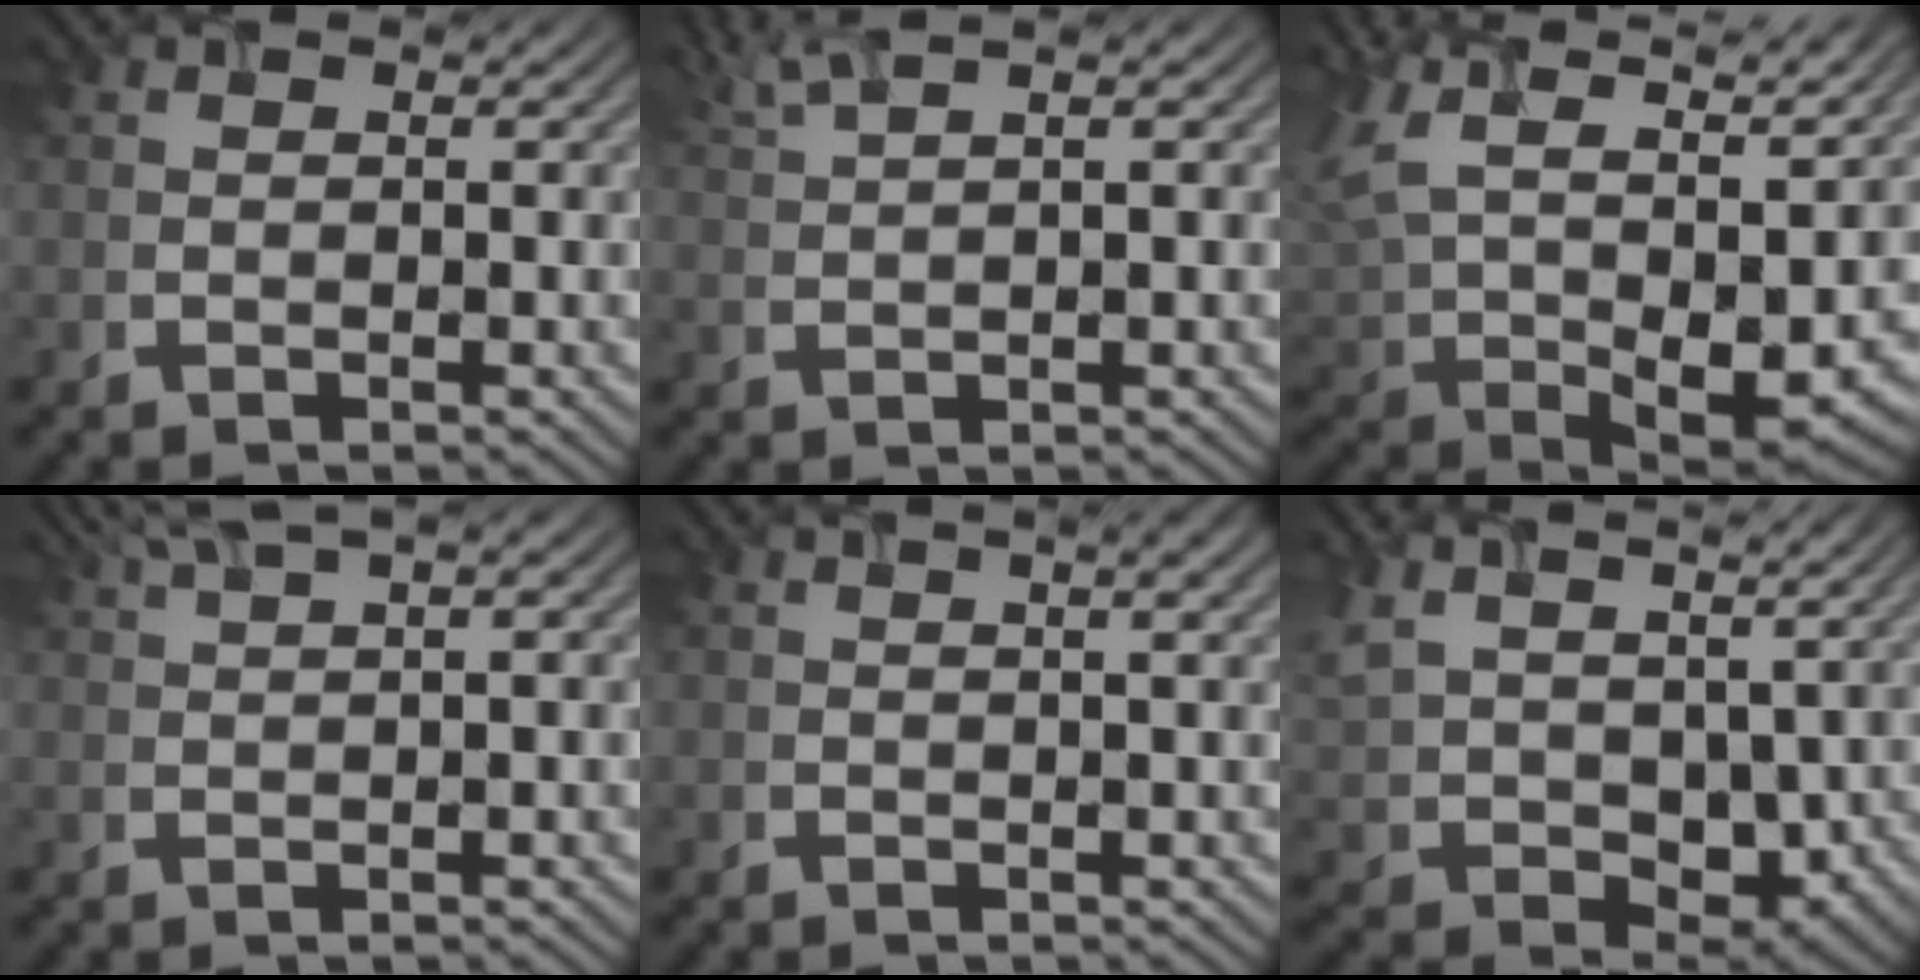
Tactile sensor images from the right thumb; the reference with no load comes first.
{"total": 3.4, "force": [2.2, 0.2, 2.6], "torque": [-0.042, 0.018, 0.045]}
{"total": 15.9, "force": [5.7, 9.2, 11.5], "torque": [-0.235, 0.015, 0.122]}
{"total": 3.8, "force": [2.3, 0.3, 3.0], "torque": [-0.052, 0.024, 0.047]}
{"total": 2.6, "force": [1.4, 0.3, 2.2], "torque": [-0.031, 0.009, 0.014]}
{"total": 11.7, "force": [5.8, 6.7, 7.7], "torque": [-0.190, -0.004, 0.125]}